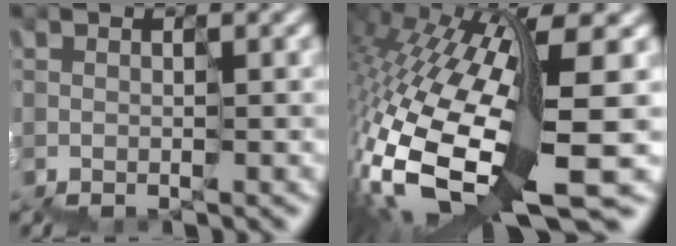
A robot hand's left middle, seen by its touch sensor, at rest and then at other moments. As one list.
[{"total": 13.6, "force": [-3.5, 3.9, 12.6], "torque": [-0.283, -0.015, -0.052]}]